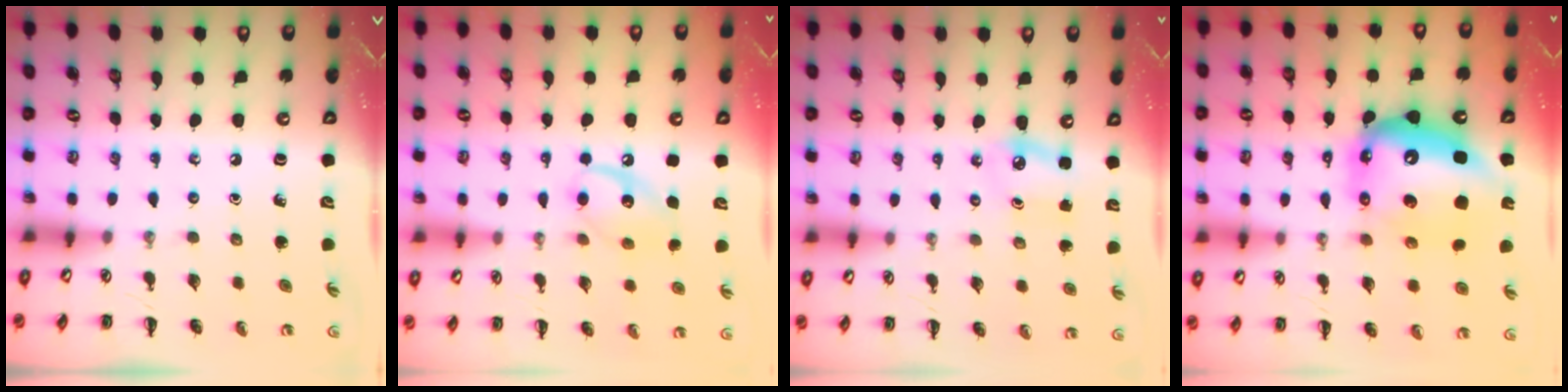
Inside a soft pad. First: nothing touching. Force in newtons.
{"total": 10.7, "press": 10.6, "slide": 0.7}
{"total": 4.2, "press": 4.1, "slide": 0.9}
{"total": 15.8, "press": 15.1, "slide": 4.6}